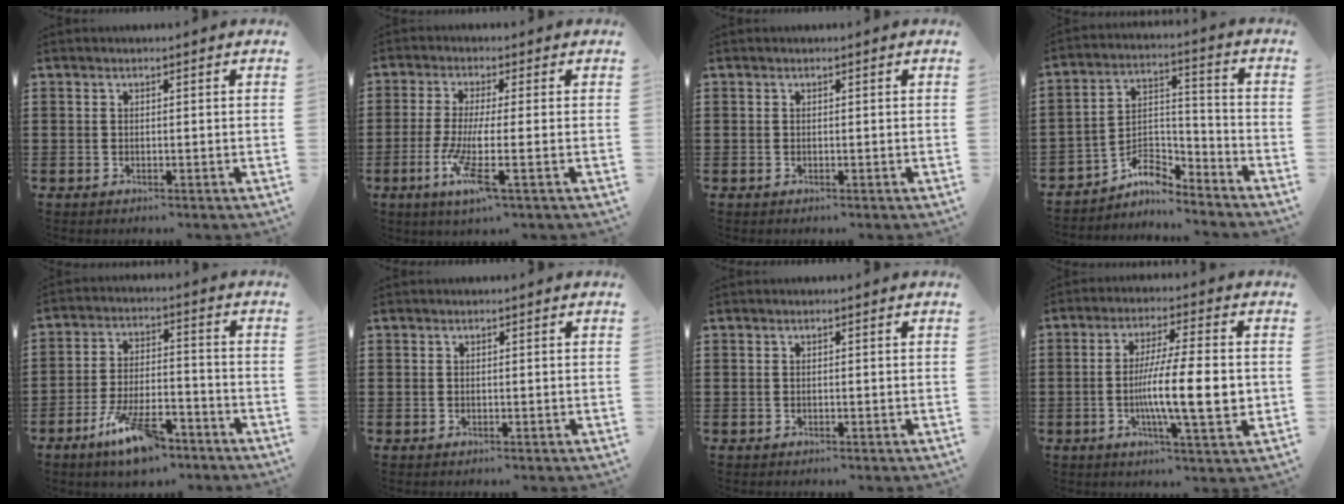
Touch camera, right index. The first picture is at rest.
{"total": 7.7, "force": [-2.5, 0.4, 7.2], "torque": [-0.162, -0.026, -0.051]}
{"total": 0.0}
{"total": 6.8, "force": [-5.9, 2.1, 2.6], "torque": [-0.056, 0.001, -0.117]}
{"total": 10.4, "force": [-7.0, 3.3, 6.9], "torque": [-0.132, 0.016, -0.127]}
{"total": 0.0}
{"total": 0.0}
{"total": 12.3, "force": [-1.2, 2.3, 12.0], "torque": [-0.201, -0.012, -0.023]}